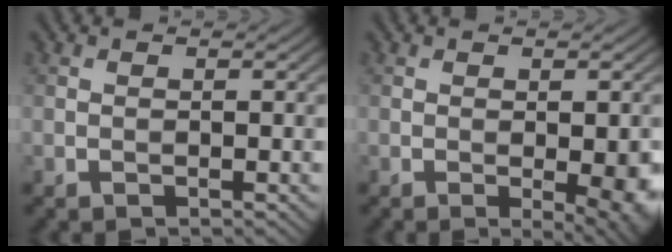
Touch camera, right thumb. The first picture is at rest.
{"total": 4.4, "force": [-0.9, 1.0, 4.2], "torque": [-0.060, -0.009, -0.007]}